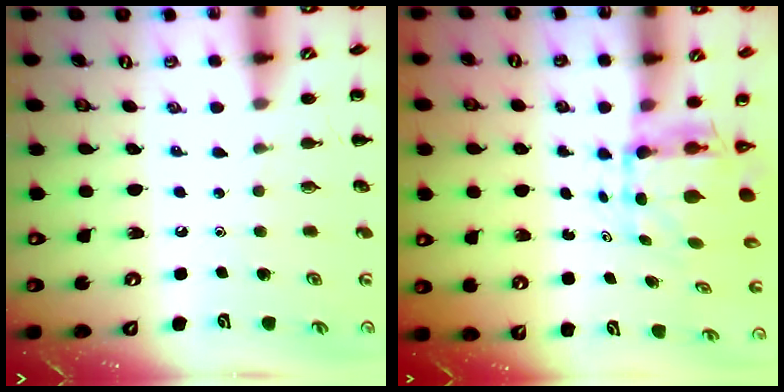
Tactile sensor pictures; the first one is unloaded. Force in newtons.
{"total": 4.9, "press": 4.8, "slide": 1.0}